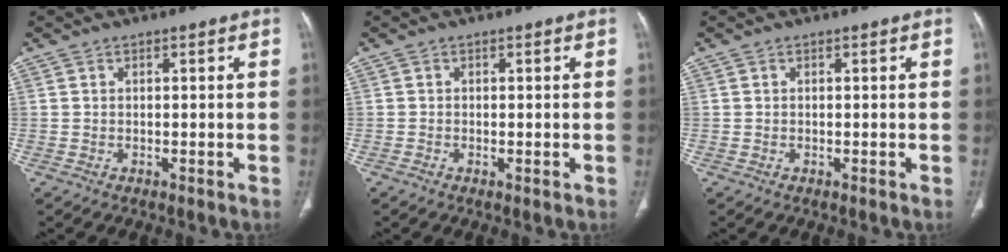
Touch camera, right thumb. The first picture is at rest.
{"total": 2.9, "force": [-2.1, 1.7, 1.0], "torque": [-0.020, 0.010, -0.040]}
{"total": 0.0}